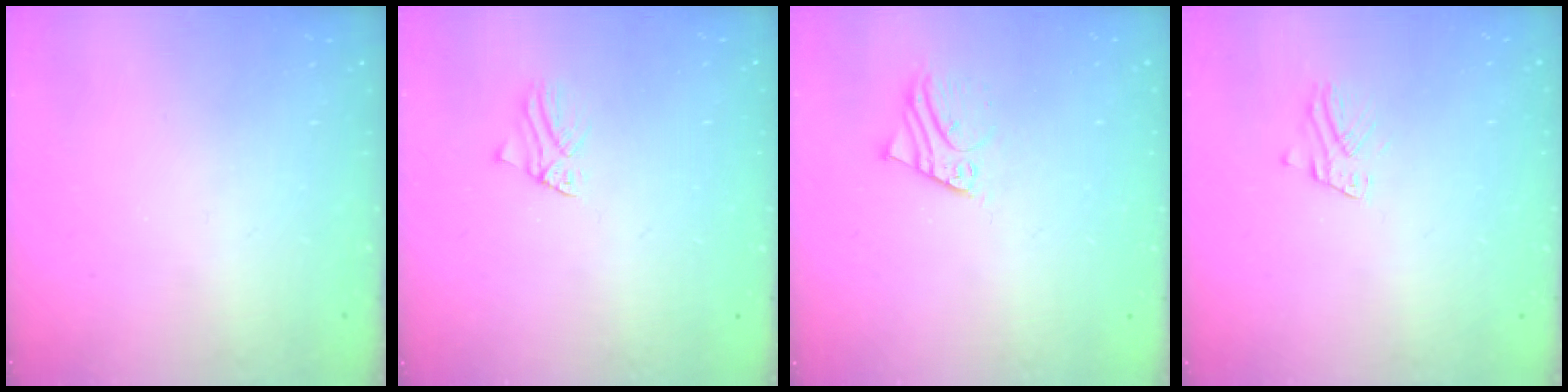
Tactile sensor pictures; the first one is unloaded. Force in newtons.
{"total": 1.1, "press": 1.1, "slide": 0.2}
{"total": 2.4, "press": 2.4, "slide": 0.1}
{"total": 2.2, "press": 2.2, "slide": 0.2}